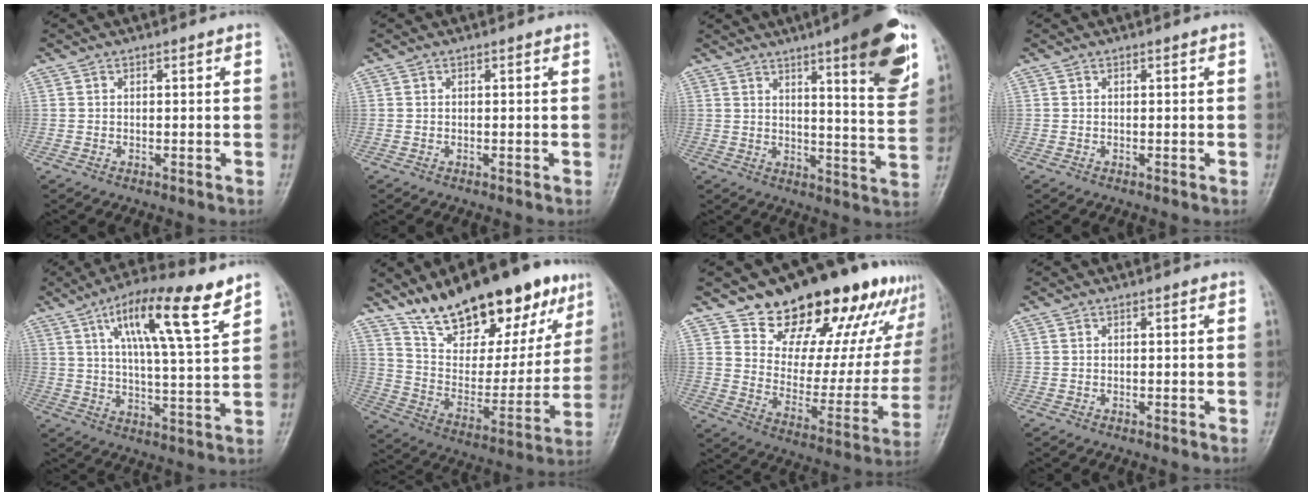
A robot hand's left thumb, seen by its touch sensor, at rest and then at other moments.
{"total": 0.0}
{"total": 16.6, "force": [9.0, 3.0, 13.6], "torque": [-0.156, -0.046, 0.122]}
{"total": 0.0}
{"total": 15.3, "force": [8.7, 2.7, 12.3], "torque": [-0.195, -0.029, 0.145]}
{"total": 26.5, "force": [17.8, 10.9, 16.2], "torque": [-0.205, -0.058, 0.287]}
{"total": 25.6, "force": [19.0, 11.9, 12.2], "torque": [-0.123, -0.094, 0.271]}
{"total": 0.0}